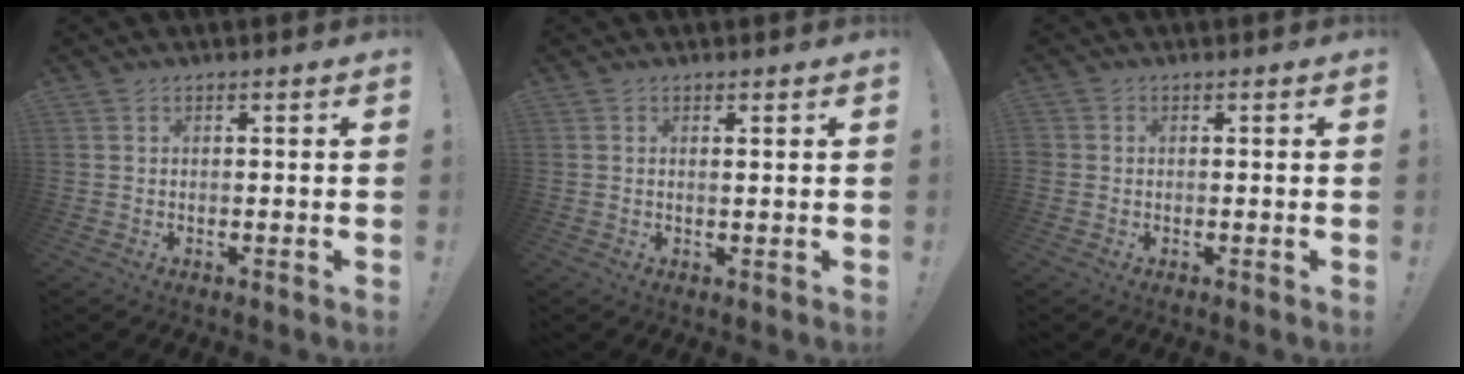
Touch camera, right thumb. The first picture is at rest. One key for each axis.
{"total": 1.1, "fx": 0.8, "fy": -0.2, "fz": 0.8, "tx": 0.000, "ty": -0.006, "tz": 0.010}
{"total": 0.6, "fx": -0.2, "fy": 0.6, "fz": 0.0, "tx": 0.001, "ty": 0.000, "tz": -0.003}